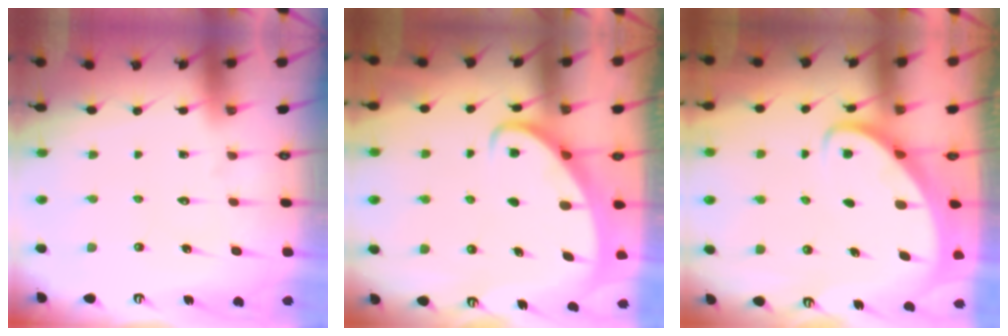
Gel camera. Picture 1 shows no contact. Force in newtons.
{"total": 2.6, "press": 2.6, "slide": 0.3}
{"total": 2.6, "press": 2.6, "slide": 0.3}